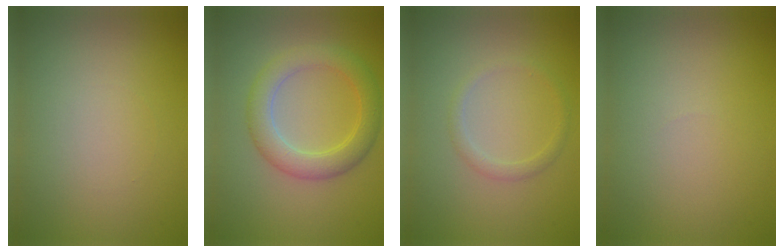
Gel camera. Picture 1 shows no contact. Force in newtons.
{"total": 4.2, "press": 4.2, "slide": 0.1}
{"total": 1.3, "press": 1.3, "slide": 0.1}
{"total": 0.0}